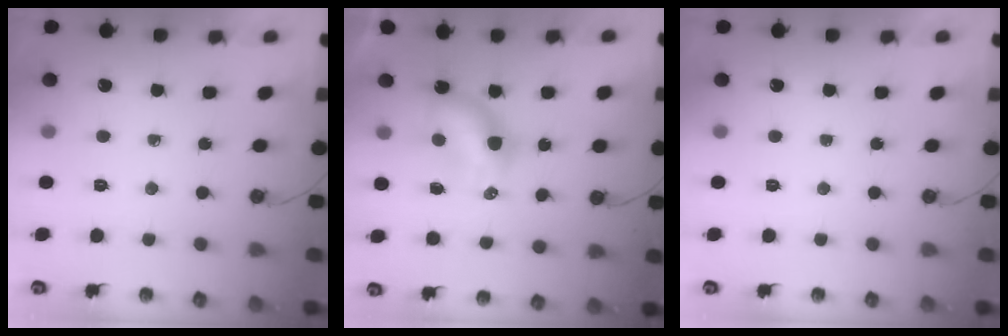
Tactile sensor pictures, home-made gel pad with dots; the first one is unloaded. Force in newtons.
{"total": 6.4, "press": 6.4, "slide": 0.2}
{"total": 0.0}